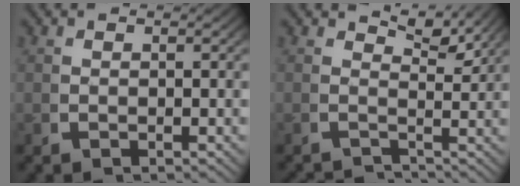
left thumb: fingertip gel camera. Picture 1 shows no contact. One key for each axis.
{"total": 2.3, "fx": -0.1, "fy": 1.1, "fz": 2.0, "tx": -0.015, "ty": -0.009, "tz": 0.000}